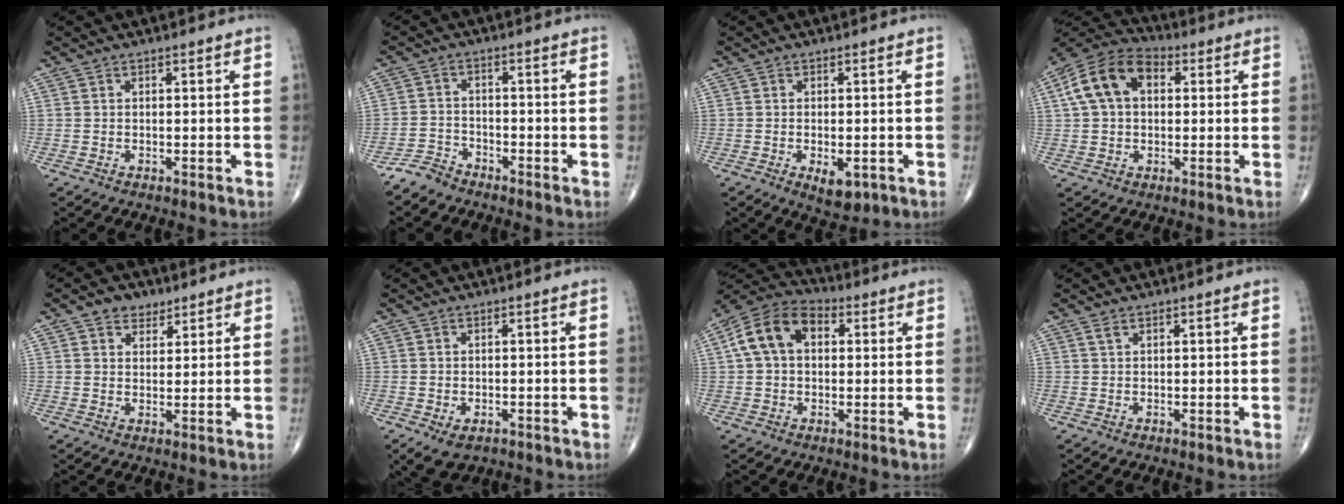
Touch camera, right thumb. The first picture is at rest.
{"total": 3.8, "force": [-3.4, 1.5, 0.3], "torque": [-0.004, 0.008, -0.073]}
{"total": 4.7, "force": [-1.6, 2.4, 3.8], "torque": [-0.050, -0.005, -0.015]}
{"total": 12.3, "force": [2.6, 8.3, 8.7], "torque": [-0.158, 0.029, 0.036]}
{"total": 4.9, "force": [3.0, 3.5, 1.5], "torque": [0.002, -0.013, 0.046]}
{"total": 4.5, "force": [-2.0, 2.9, 2.7], "torque": [-0.047, -0.002, -0.024]}
{"total": 11.4, "force": [2.2, 7.7, 8.1], "torque": [-0.145, 0.031, 0.028]}
{"total": 0.9, "force": [0.6, 0.3, 0.5], "torque": [-0.011, 0.004, 0.015]}